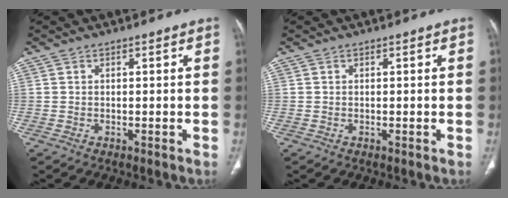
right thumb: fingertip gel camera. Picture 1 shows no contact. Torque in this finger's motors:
{"motor_torque": [-0.04, 0.05, -0.08, 0.07, 0.00]}